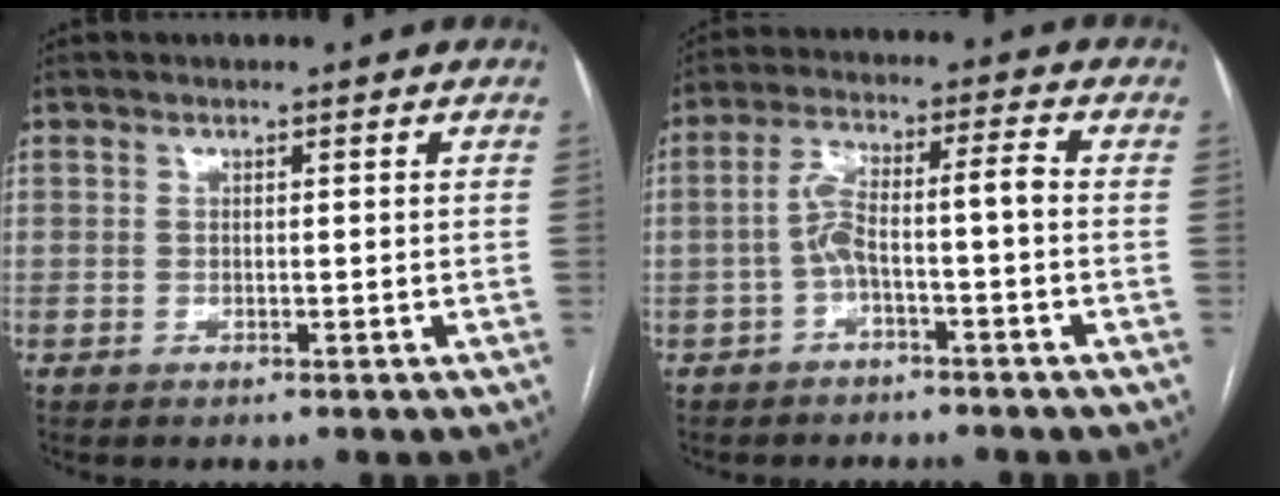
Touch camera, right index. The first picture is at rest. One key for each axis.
{"total": 6.3, "fx": -1.8, "fy": 0.7, "fz": 6.0, "tx": -0.118, "ty": 0.038, "tz": -0.030}